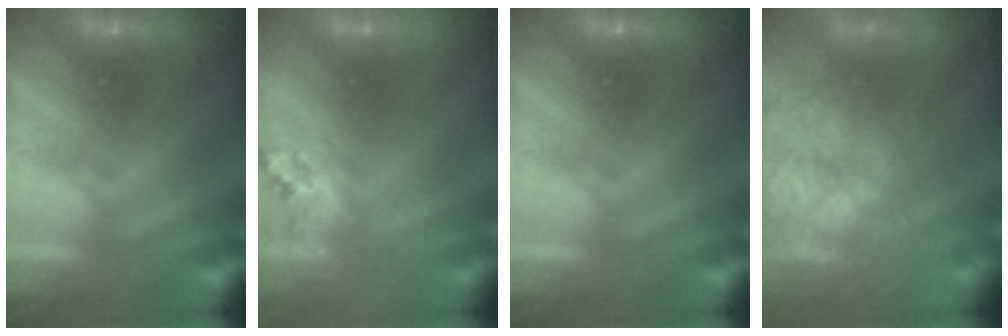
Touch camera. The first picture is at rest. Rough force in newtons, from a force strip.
{"total": 2.5}
{"total": 0.0}
{"total": 7.8}